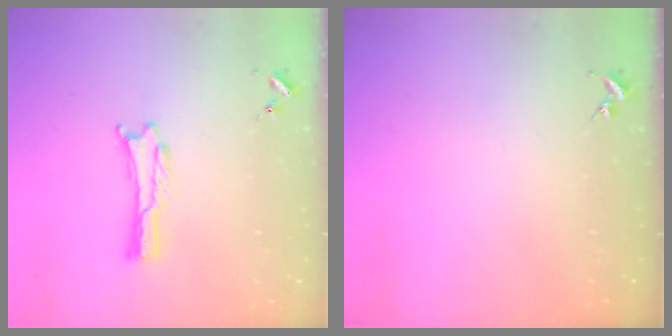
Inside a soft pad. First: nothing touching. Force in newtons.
{"total": 0.0}